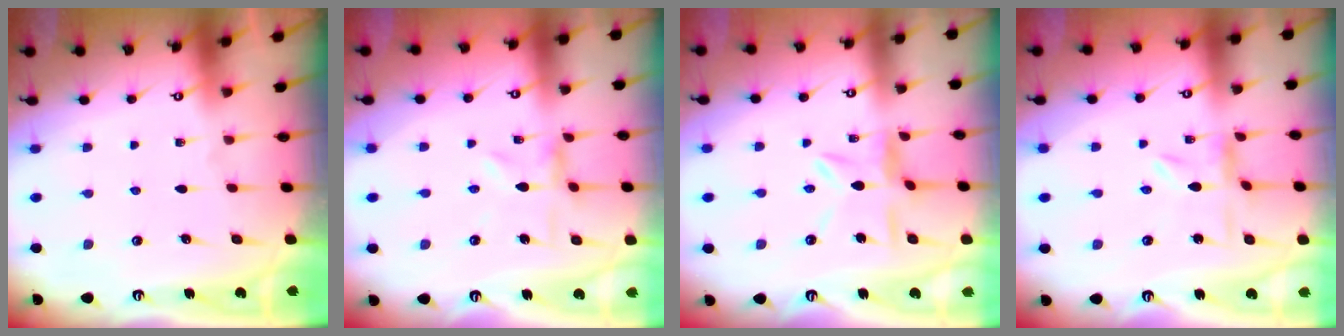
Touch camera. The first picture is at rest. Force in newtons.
{"total": 3.4, "press": 3.4, "slide": 0.4}
{"total": 7.4, "press": 7.3, "slide": 0.6}
{"total": 0.0}